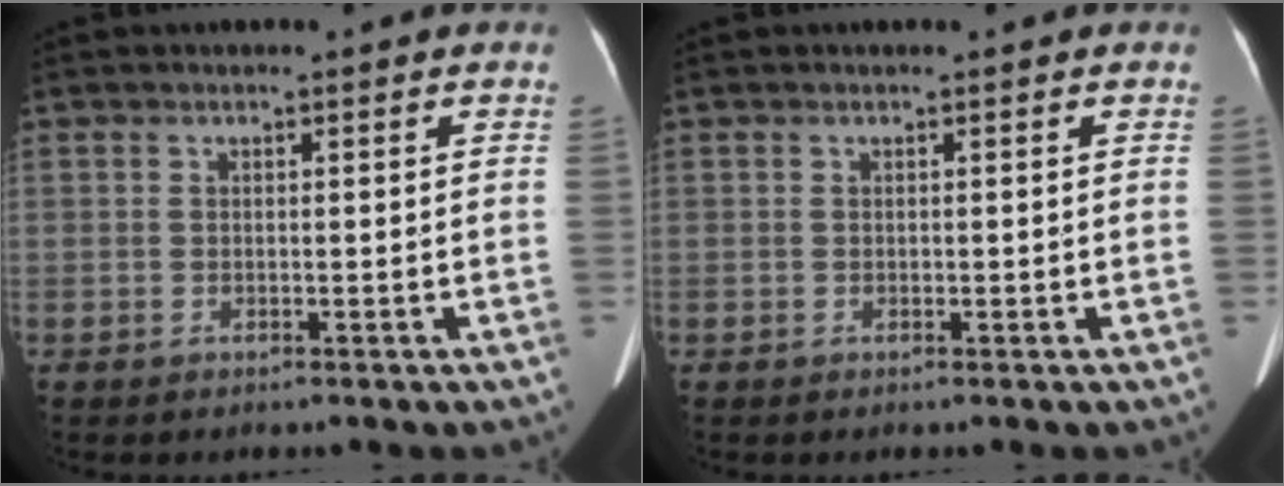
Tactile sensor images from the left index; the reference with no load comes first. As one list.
[{"total": 0.0}]